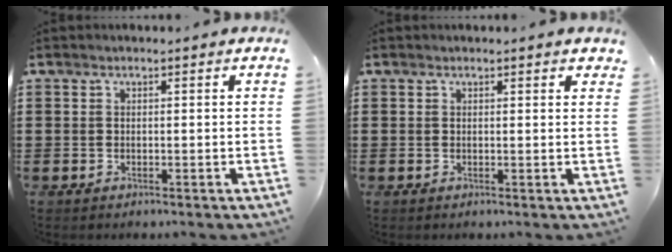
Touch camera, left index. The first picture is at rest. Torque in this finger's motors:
{"motor_torque": [-0.09, -0.10, -0.01, 0.00]}